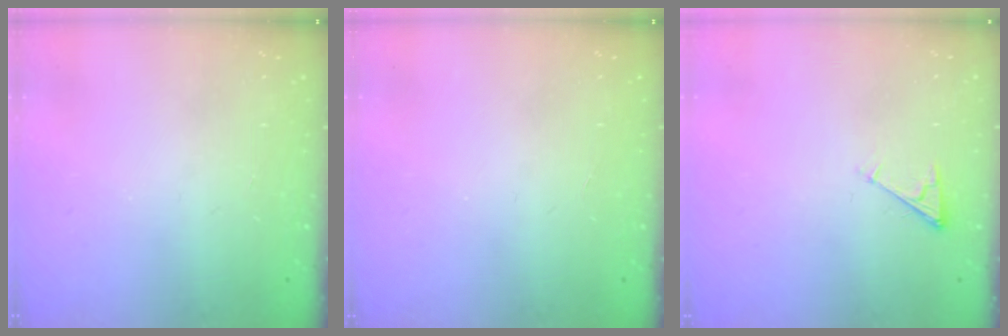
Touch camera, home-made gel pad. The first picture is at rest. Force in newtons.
{"total": 0.0}
{"total": 2.8, "press": 2.7, "slide": 0.4}